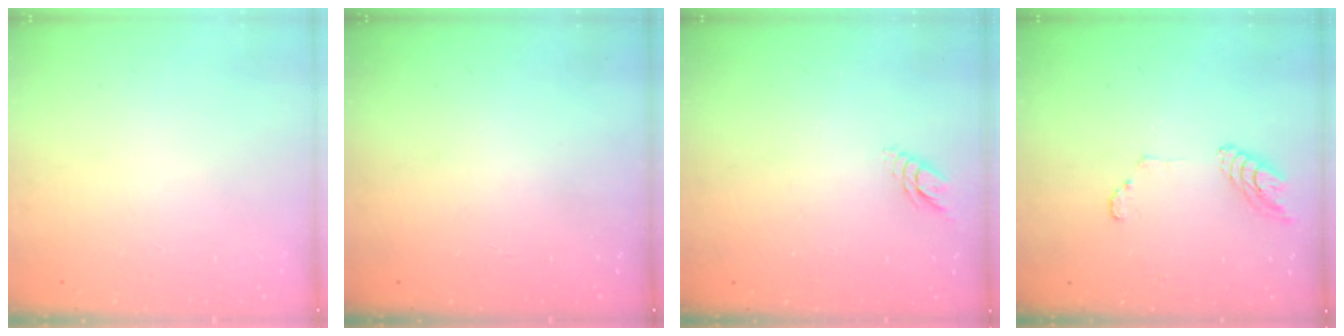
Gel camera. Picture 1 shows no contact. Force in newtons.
{"total": 0.0}
{"total": 4.0, "press": 4.0, "slide": 0.3}
{"total": 7.5, "press": 7.5, "slide": 0.8}